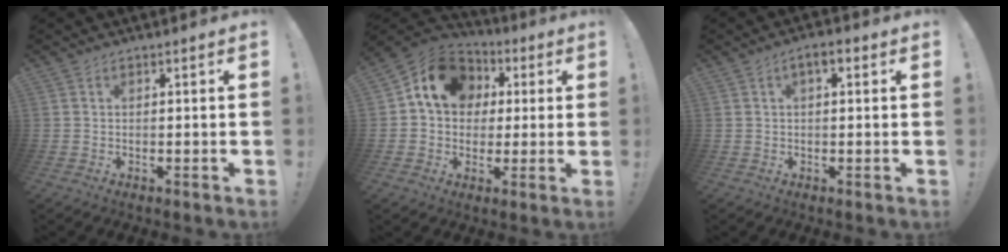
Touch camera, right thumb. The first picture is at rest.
{"total": 13.7, "force": [4.1, 11.1, 6.9], "torque": [-0.091, -0.010, 0.079]}
{"total": 3.3, "force": [0.9, 1.6, 2.7], "torque": [-0.039, 0.006, 0.011]}